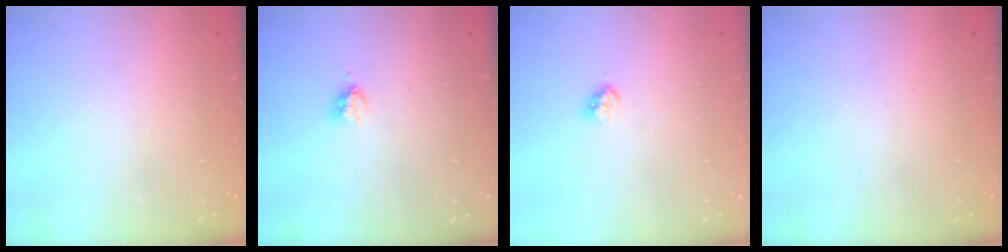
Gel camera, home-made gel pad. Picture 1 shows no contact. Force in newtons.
{"total": 3.6, "press": 3.6, "slide": 0.5}
{"total": 3.6, "press": 3.6, "slide": 0.6}
{"total": 0.0}